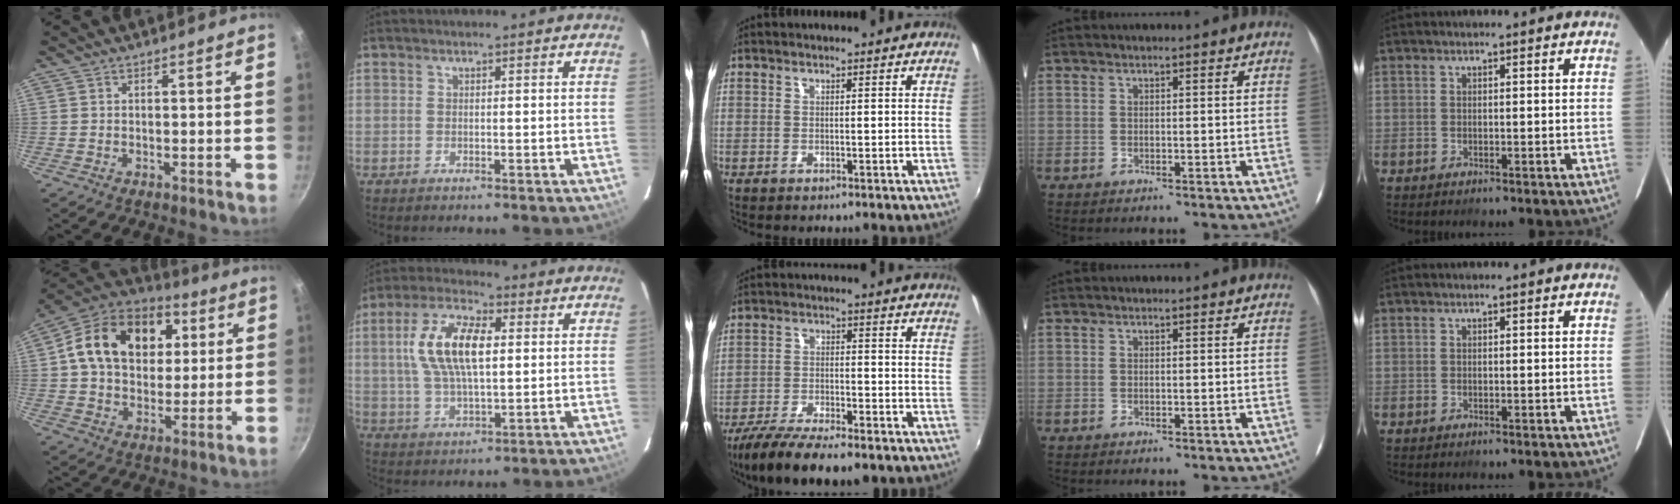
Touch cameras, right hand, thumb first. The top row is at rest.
{"thumb": {"total": 21.2, "force": [5.0, 15.4, 13.7], "torque": [-0.209, 0.017, 0.070]}, "index": {"total": 13.3, "force": [2.4, 5.9, 11.6], "torque": [-0.229, 0.017, 0.045]}, "middle": {"total": 13.9, "force": [-10.9, 3.3, 8.0], "torque": [-0.170, -0.040, -0.184]}}